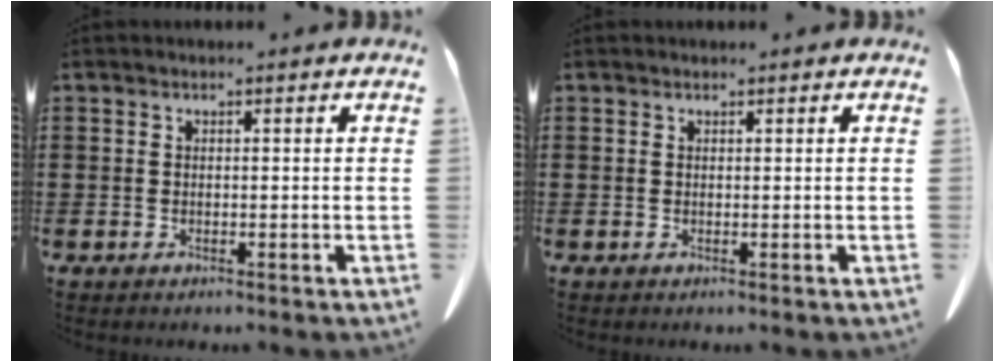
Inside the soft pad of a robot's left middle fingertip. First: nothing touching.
{"total": 0.0}